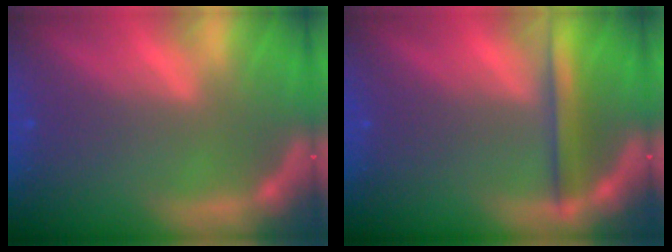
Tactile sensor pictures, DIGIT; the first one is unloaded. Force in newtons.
{"total": 3.5}